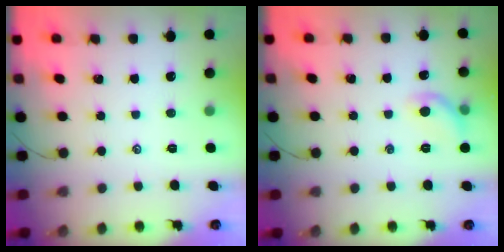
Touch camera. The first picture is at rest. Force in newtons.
{"total": 6.9, "press": 6.8, "slide": 1.3}